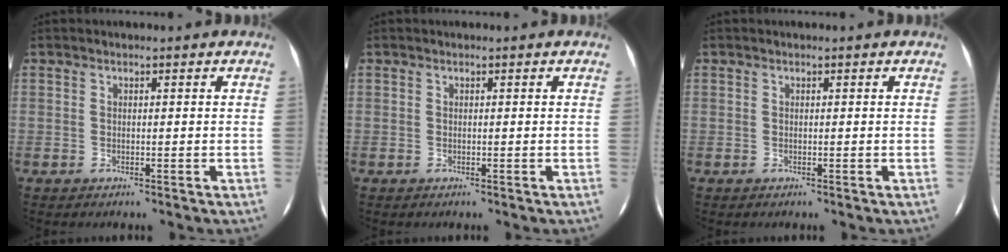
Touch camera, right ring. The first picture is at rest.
{"total": 0.0}
{"total": 0.0}